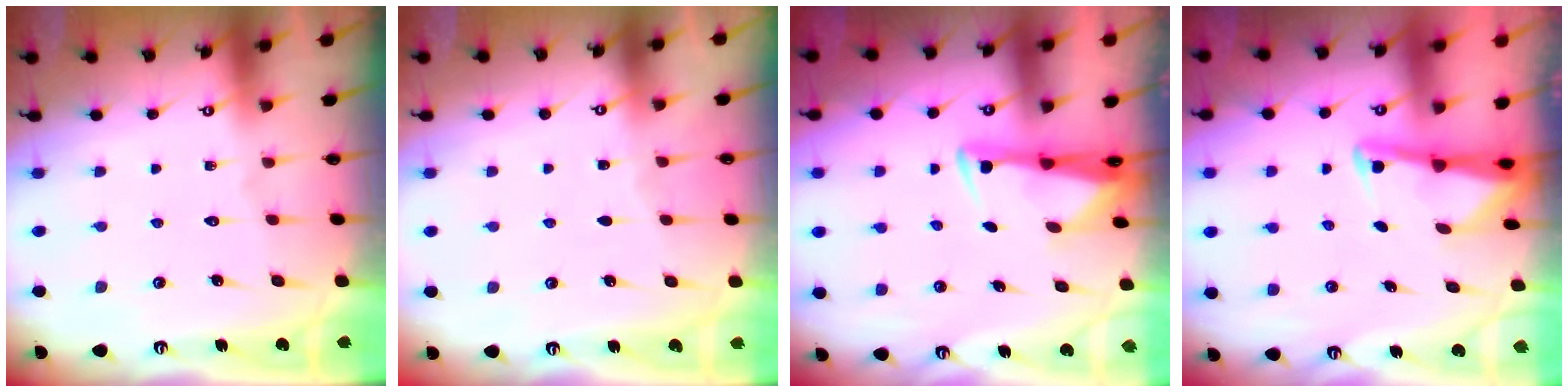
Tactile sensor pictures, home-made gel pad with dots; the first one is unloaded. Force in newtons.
{"total": 3.1, "press": 3.0, "slide": 0.5}
{"total": 3.0, "press": 2.8, "slide": 0.9}
{"total": 2.9, "press": 2.9, "slide": 0.4}